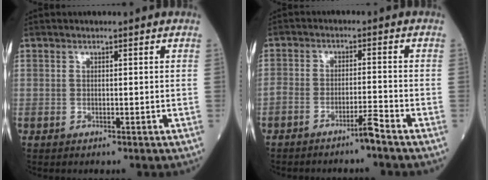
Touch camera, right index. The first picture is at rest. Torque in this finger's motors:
{"motor_torque": [0.97, -0.87, 0.50, 0.16]}